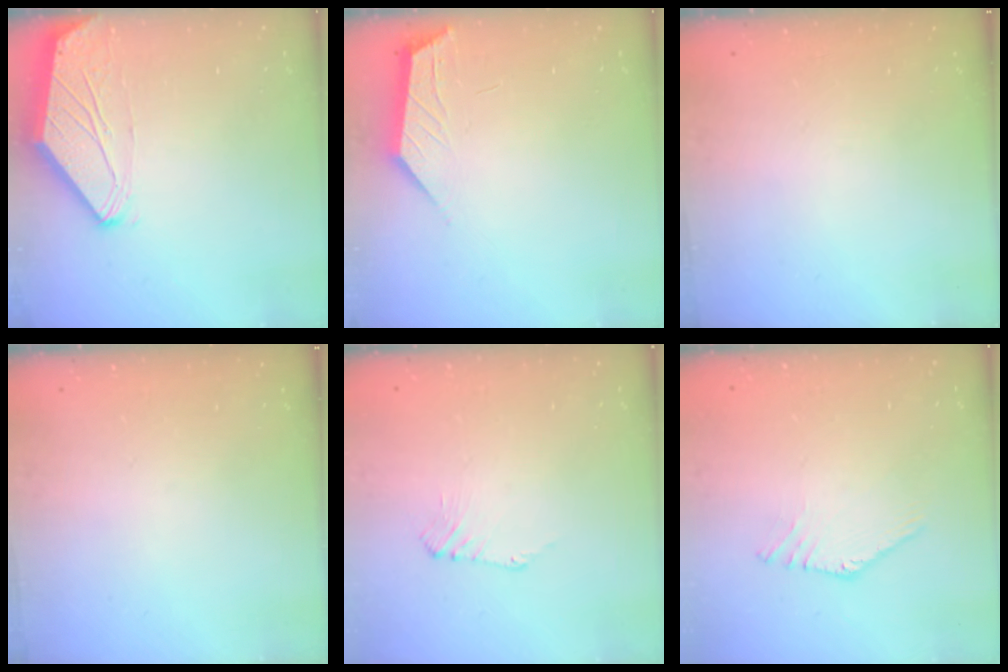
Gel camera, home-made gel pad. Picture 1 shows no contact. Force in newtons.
{"total": 1.8, "press": 1.7, "slide": 0.4}
{"total": 0.0}
{"total": 0.0}
{"total": 1.1, "press": 1.0, "slide": 0.4}
{"total": 1.8, "press": 1.7, "slide": 0.2}